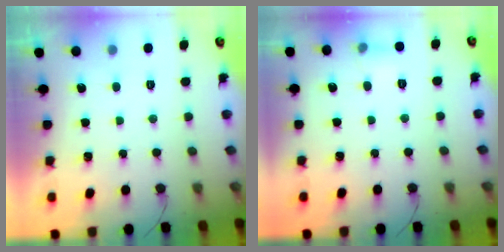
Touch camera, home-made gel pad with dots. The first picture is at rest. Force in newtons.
{"total": 5.5, "press": 5.2, "slide": 1.9}